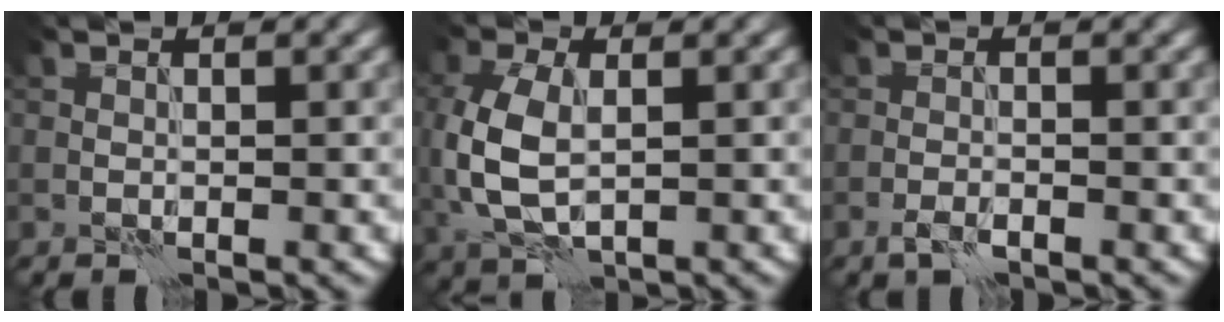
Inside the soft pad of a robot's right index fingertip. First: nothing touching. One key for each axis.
{"total": 6.4, "fx": 0.0, "fy": 3.9, "fz": 5.1, "tx": -0.132, "ty": -0.001, "tz": 0.005}
{"total": 1.2, "fx": -0.8, "fy": 0.3, "fz": 0.8, "tx": -0.020, "ty": 0.001, "tz": -0.018}